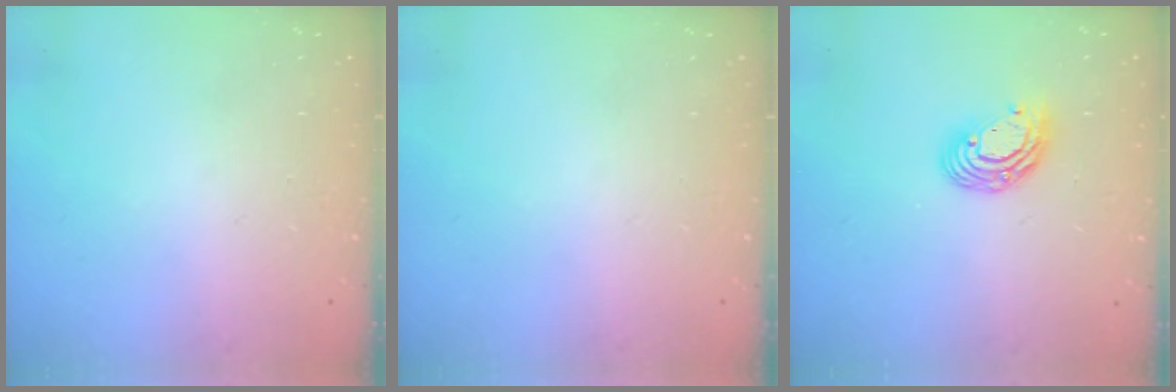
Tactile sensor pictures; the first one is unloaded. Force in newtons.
{"total": 0.0}
{"total": 9.8, "press": 9.7, "slide": 1.7}